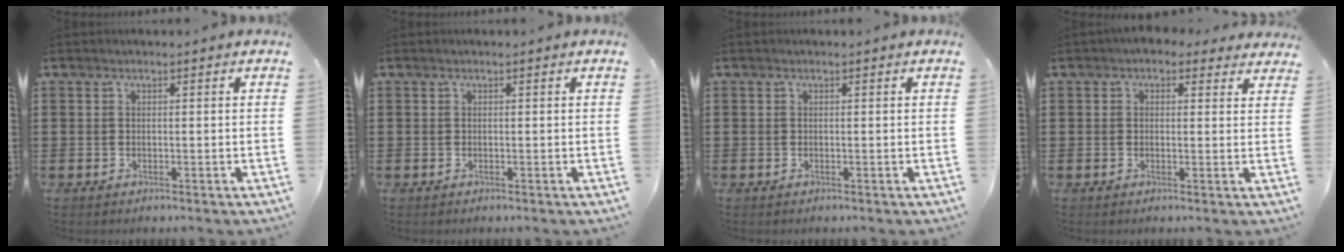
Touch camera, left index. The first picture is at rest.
{"total": 0.0}
{"total": 0.0}
{"total": 2.1, "force": [1.5, 1.3, 0.6], "torque": [-0.011, 0.001, 0.025]}